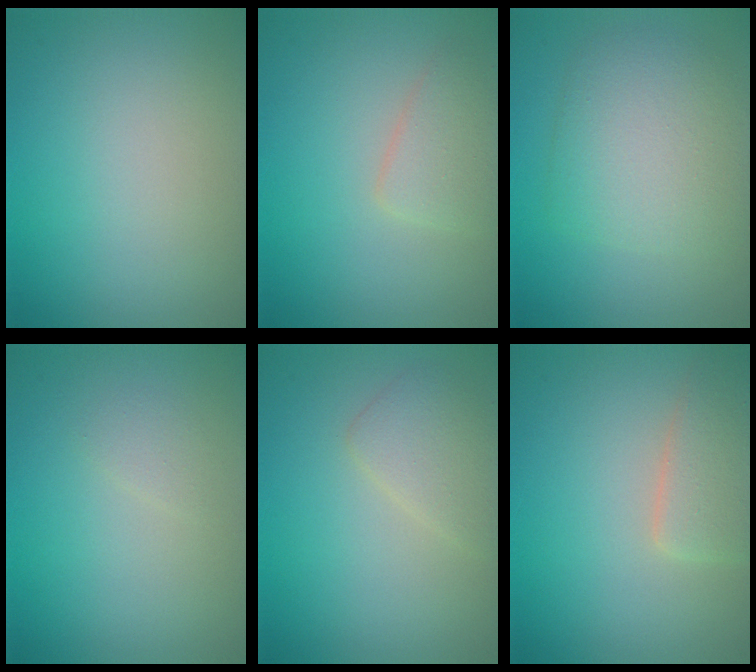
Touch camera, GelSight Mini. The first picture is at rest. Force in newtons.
{"total": 2.4, "press": 2.4, "slide": 0.1}
{"total": 5.2, "press": 5.2, "slide": 0.3}
{"total": 0.8, "press": 0.8, "slide": 0.1}
{"total": 2.4, "press": 2.4, "slide": 0.1}
{"total": 3.2, "press": 3.2, "slide": 0.1}